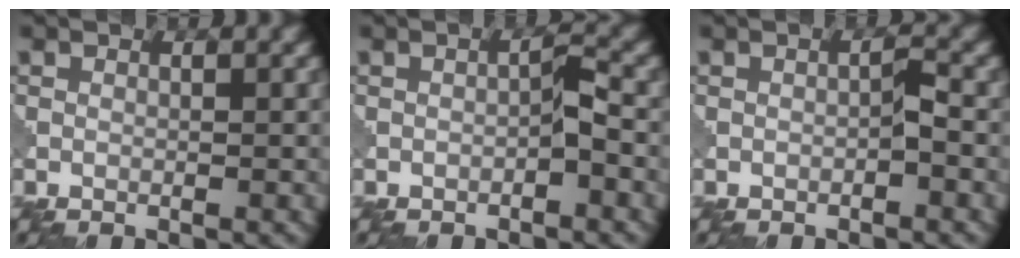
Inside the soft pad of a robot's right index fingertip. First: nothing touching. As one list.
[{"total": 1.5, "force": [-0.6, 0.2, 1.3], "torque": [-0.023, 0.007, -0.011]}, {"total": 1.1, "force": [-0.5, 0.1, 1.0], "torque": [-0.016, 0.006, -0.007]}]